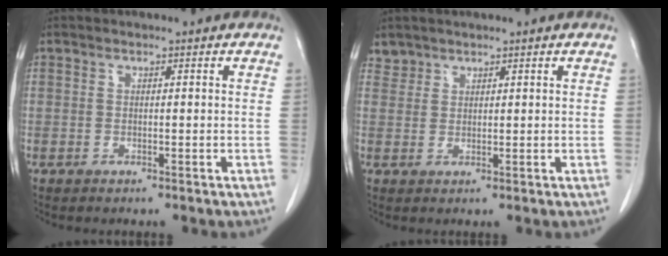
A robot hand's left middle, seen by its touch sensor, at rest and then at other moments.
{"total": 1.6, "force": [1.4, 0.8, -0.4], "torque": [0.014, 0.006, 0.024]}